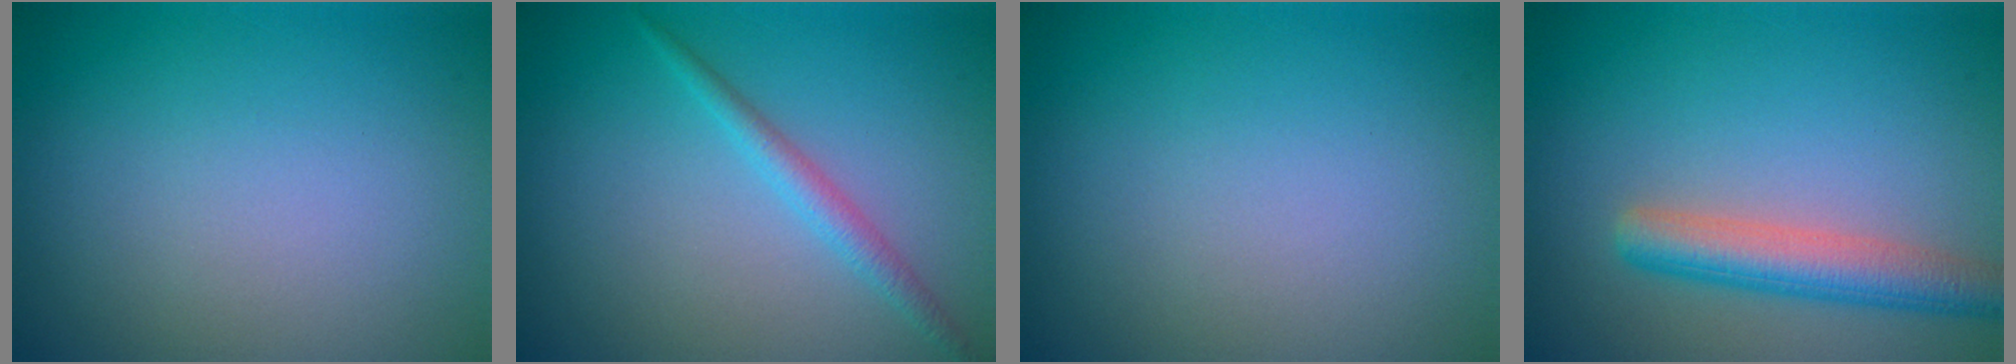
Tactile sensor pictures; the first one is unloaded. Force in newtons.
{"total": 1.7, "press": 1.7, "slide": 0.1}
{"total": 0.0}
{"total": 4.2, "press": 4.2, "slide": 0.4}